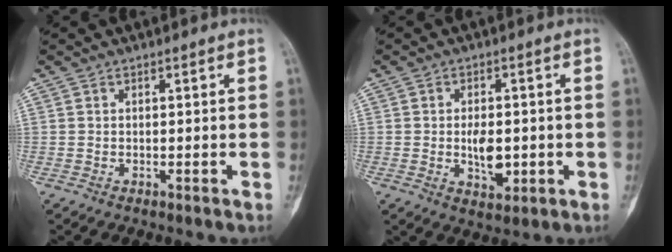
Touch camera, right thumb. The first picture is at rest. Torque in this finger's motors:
{"motor_torque": [0.16, 1.01, 0.10, -0.37, 0.03]}